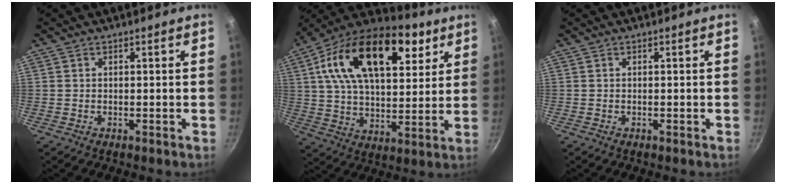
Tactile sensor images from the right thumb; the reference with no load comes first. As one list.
[{"total": 26.2, "force": [10.7, 14.4, 19.0], "torque": [-0.302, -0.011, 0.164]}, {"total": 0.0}]